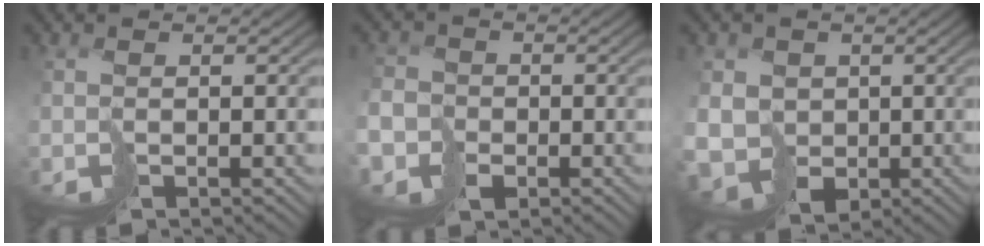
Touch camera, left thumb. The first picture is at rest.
{"total": 6.1, "force": [-3.0, 5.0, 1.9], "torque": [-0.053, -0.025, -0.075]}
{"total": 7.7, "force": [-0.3, 7.1, 2.9], "torque": [-0.086, -0.028, -0.018]}